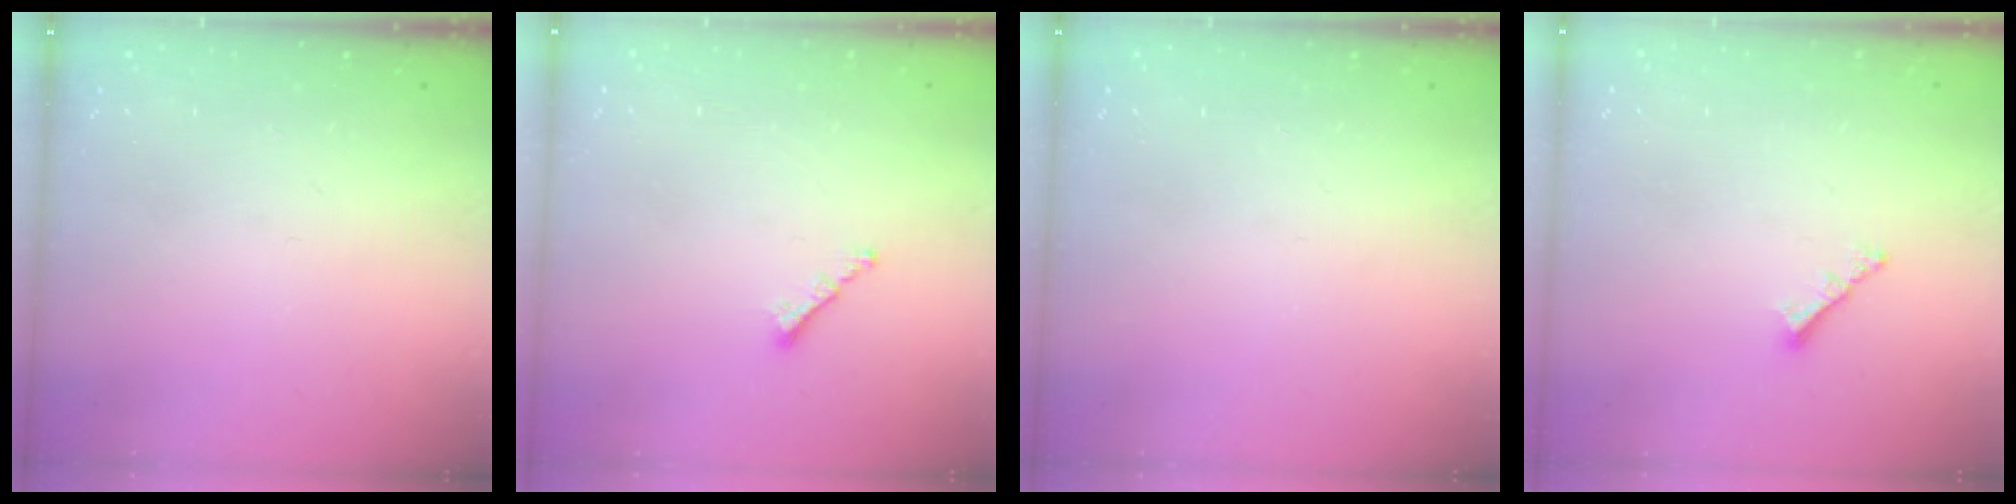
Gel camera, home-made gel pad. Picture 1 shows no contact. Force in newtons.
{"total": 1.6, "press": 1.5, "slide": 0.5}
{"total": 0.0}
{"total": 2.2, "press": 2.2, "slide": 0.5}